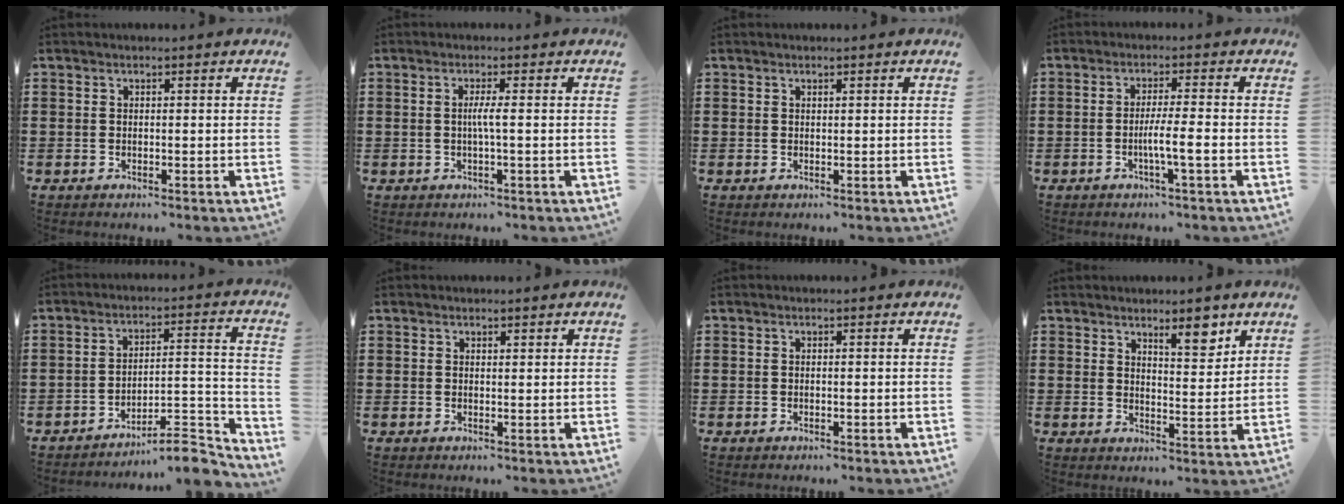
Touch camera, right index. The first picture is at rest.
{"total": 2.4, "force": [-0.3, -0.3, 2.3], "torque": [-0.044, -0.008, -0.009]}
{"total": 0.0}
{"total": 4.2, "force": [-1.3, -0.1, 4.0], "torque": [-0.078, -0.009, -0.028]}
{"total": 8.0, "force": [-7.1, 1.1, 3.5], "torque": [-0.046, 0.006, -0.136]}
{"total": 0.7, "force": [0.6, 0.3, 0.1], "torque": [-0.003, 0.002, 0.011]}
{"total": 0.0}
{"total": 5.5, "force": [4.3, 1.6, 3.2], "torque": [-0.038, -0.013, 0.068]}